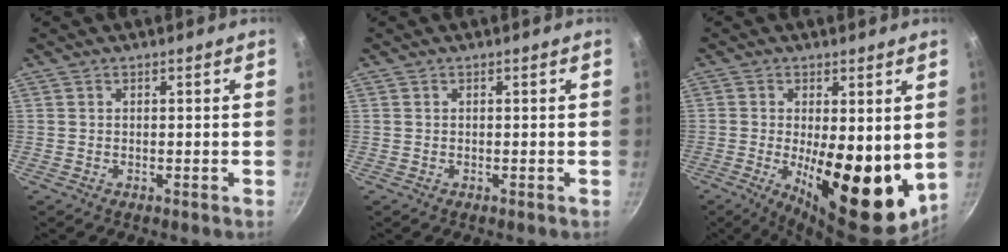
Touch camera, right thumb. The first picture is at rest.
{"total": 0.0}
{"total": 17.9, "force": [-1.4, 7.2, 16.3], "torque": [-0.210, -0.029, -0.010]}